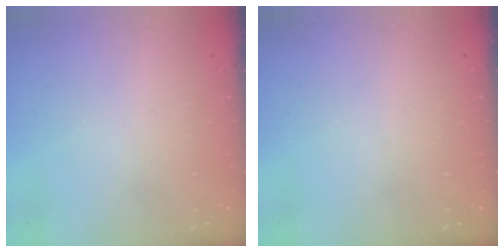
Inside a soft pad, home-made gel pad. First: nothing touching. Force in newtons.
{"total": 0.0}